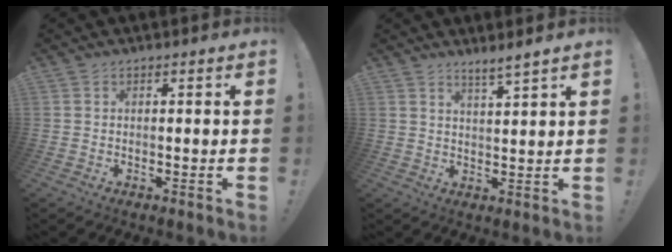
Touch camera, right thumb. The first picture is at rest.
{"total": 4.3, "force": [3.7, -0.4, 2.2], "torque": [-0.030, -0.027, 0.060]}